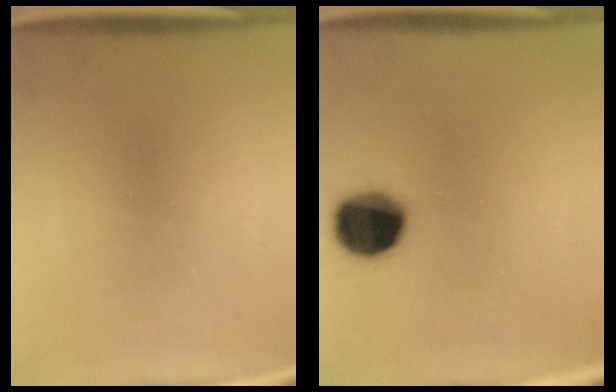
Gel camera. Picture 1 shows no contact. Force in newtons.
{"total": 12.8}